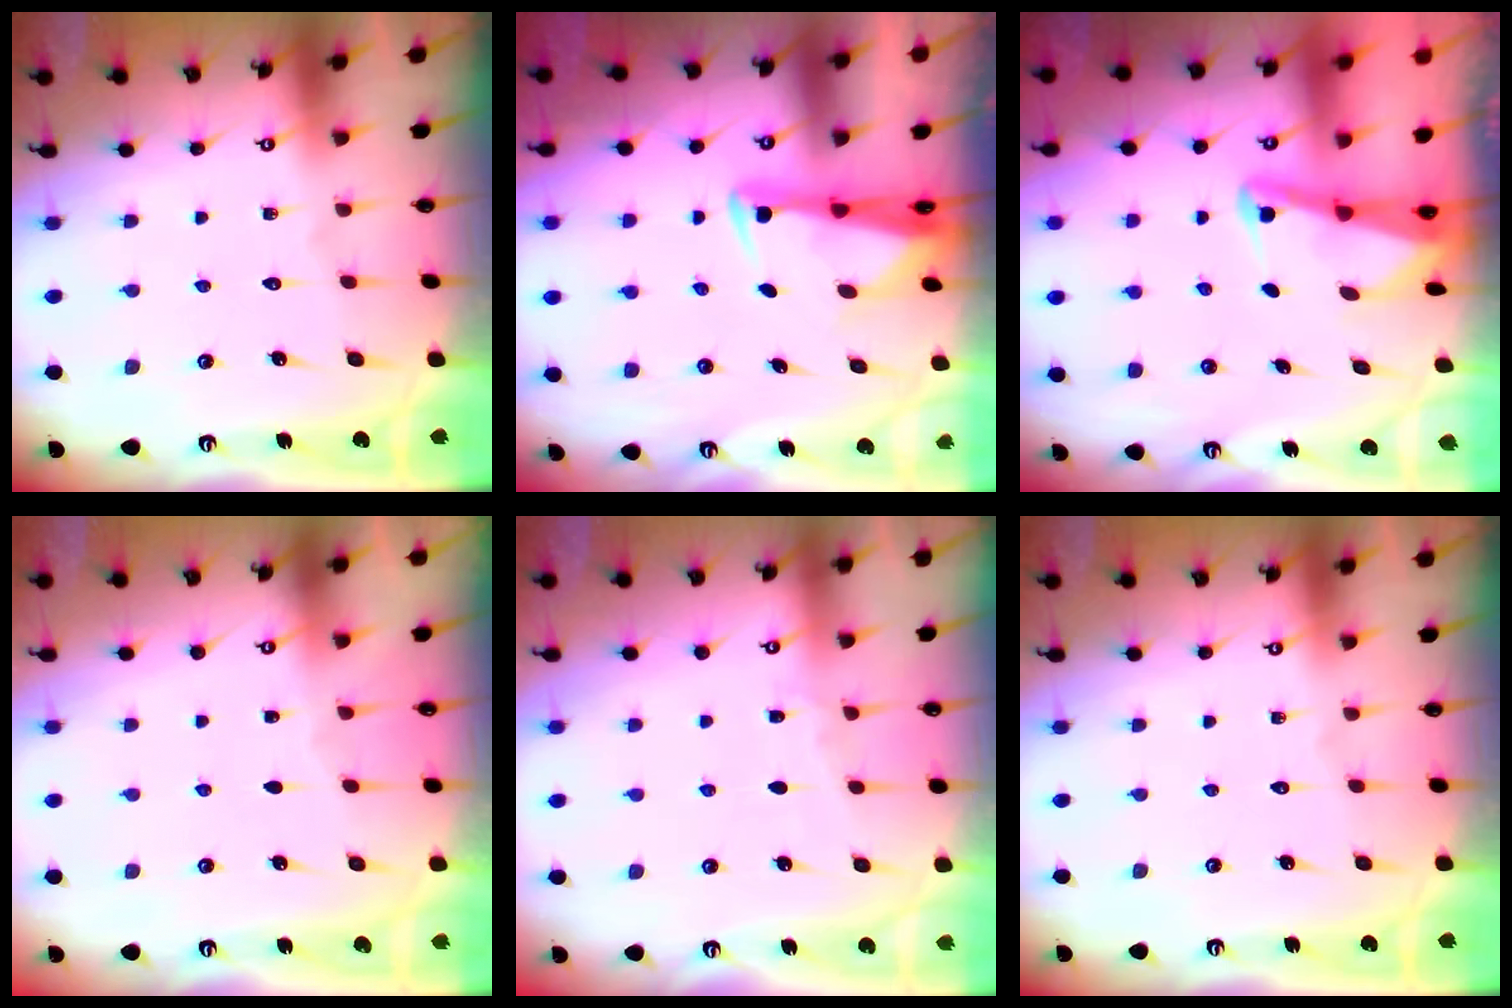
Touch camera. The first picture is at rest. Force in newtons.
{"total": 2.9, "press": 2.8, "slide": 0.6}
{"total": 2.7, "press": 2.6, "slide": 0.6}
{"total": 2.3, "press": 2.2, "slide": 0.2}
{"total": 2.6, "press": 2.5, "slide": 0.4}
{"total": 0.0}